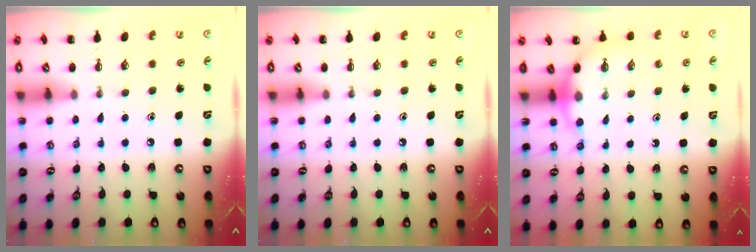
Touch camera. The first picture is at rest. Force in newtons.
{"total": 0.0}
{"total": 5.4, "press": 5.4, "slide": 0.6}